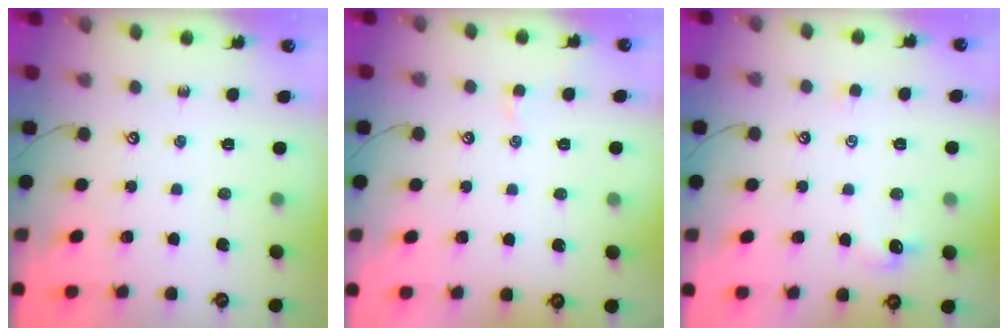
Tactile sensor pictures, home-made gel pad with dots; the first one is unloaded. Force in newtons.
{"total": 1.0, "press": 0.8, "slide": 0.4}
{"total": 0.8, "press": 0.4, "slide": 0.7}